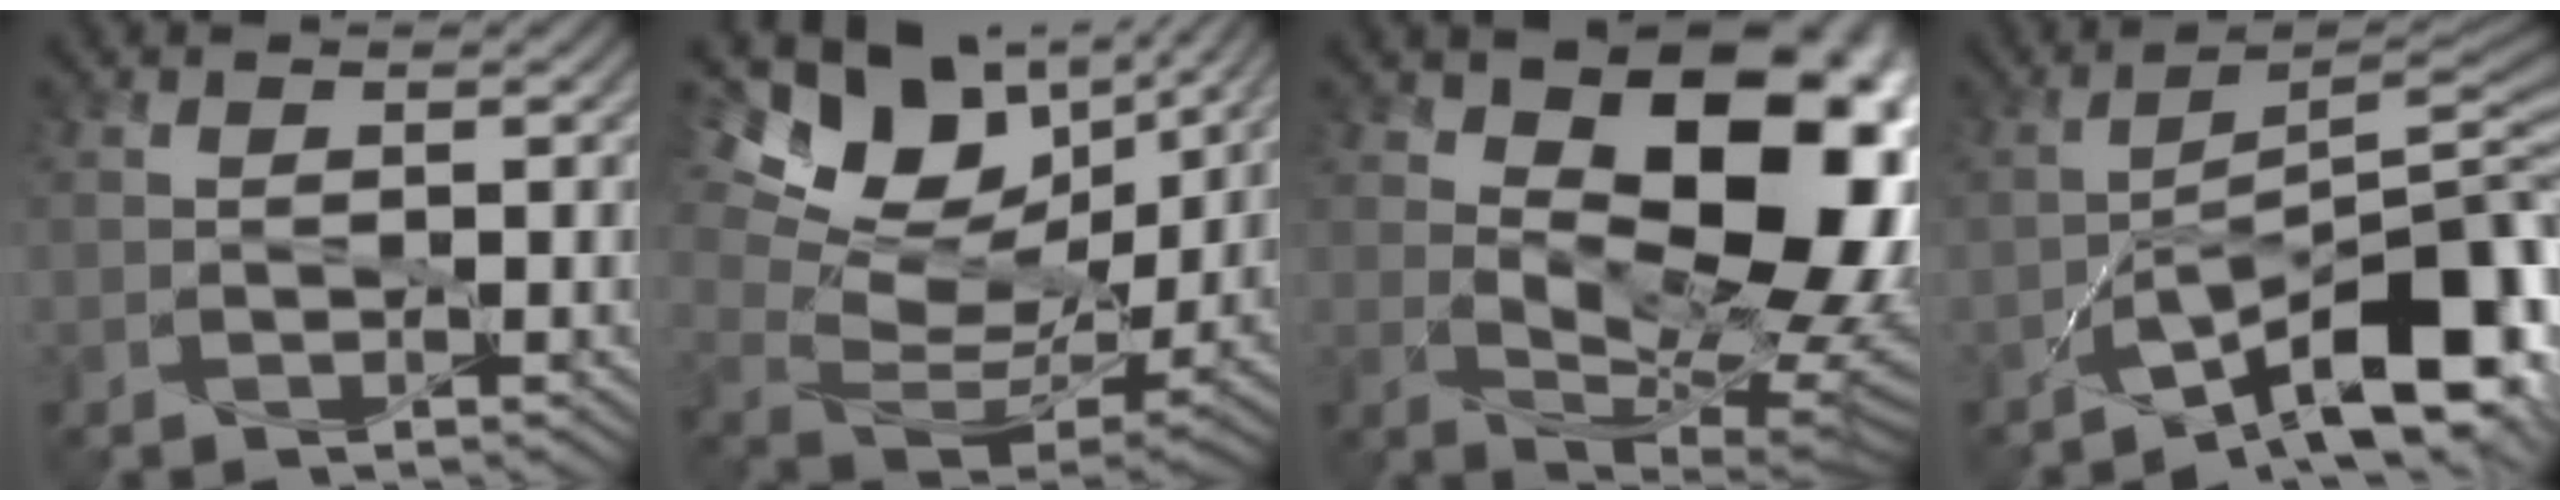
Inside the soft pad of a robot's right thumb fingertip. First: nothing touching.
{"total": 17.8, "force": [9.1, 10.7, 10.9], "torque": [-0.238, 0.031, 0.167]}
{"total": 15.4, "force": [4.5, 8.3, 12.1], "torque": [-0.166, 0.002, 0.077]}
{"total": 12.7, "force": [-7.1, 3.7, 9.9], "torque": [-0.160, -0.002, -0.119]}